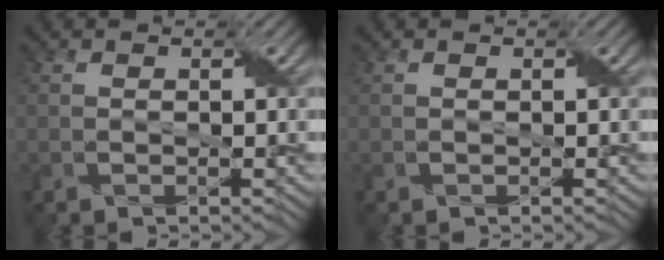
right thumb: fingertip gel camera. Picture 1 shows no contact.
{"total": 0.0}